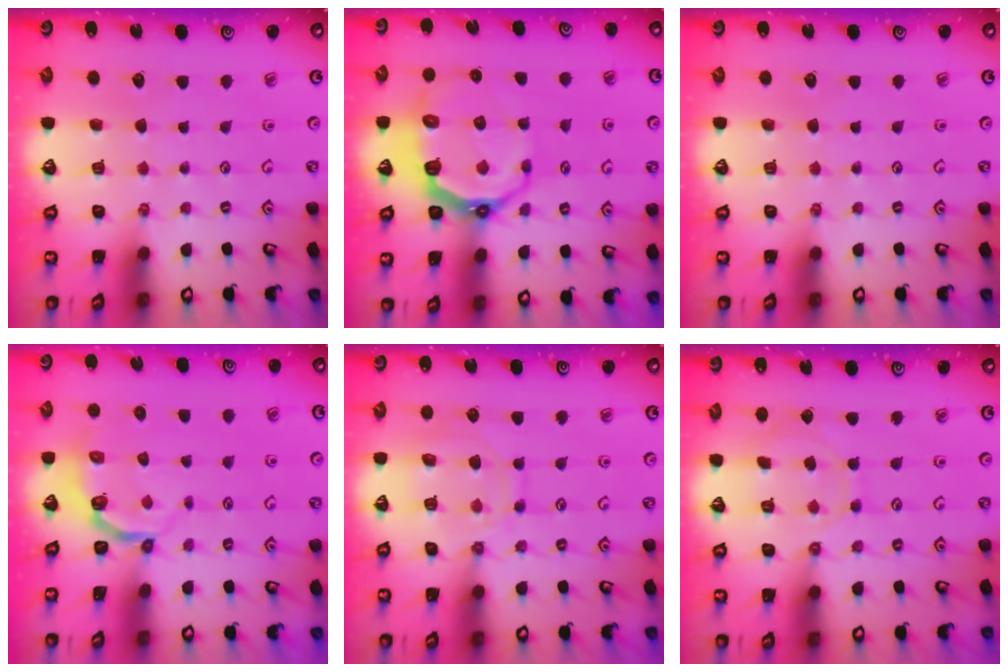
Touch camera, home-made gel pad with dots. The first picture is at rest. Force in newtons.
{"total": 10.0, "press": 8.7, "slide": 5.0}
{"total": 0.0}
{"total": 3.5, "press": 2.6, "slide": 2.3}
{"total": 12.4, "press": 12.4, "slide": 1.0}
{"total": 8.9, "press": 8.9, "slide": 1.2}